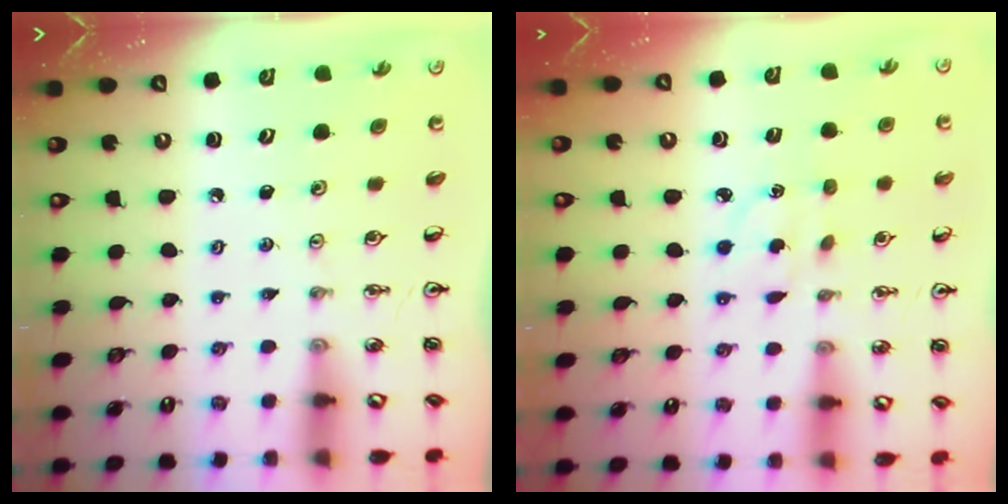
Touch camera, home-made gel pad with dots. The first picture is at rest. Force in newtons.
{"total": 3.6, "press": 3.5, "slide": 0.7}